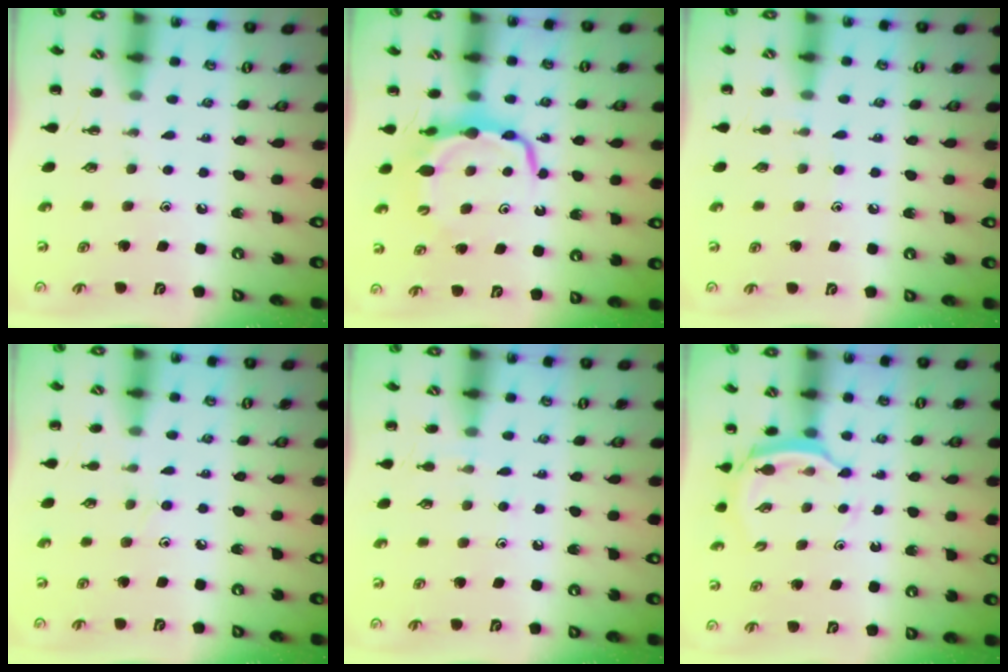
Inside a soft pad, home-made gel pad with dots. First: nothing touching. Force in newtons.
{"total": 7.2, "press": 7.2, "slide": 0.4}
{"total": 6.1, "press": 5.7, "slide": 2.1}
{"total": 6.4, "press": 6.0, "slide": 2.3}
{"total": 5.9, "press": 5.6, "slide": 1.9}
{"total": 3.9, "press": 3.9, "slide": 0.6}